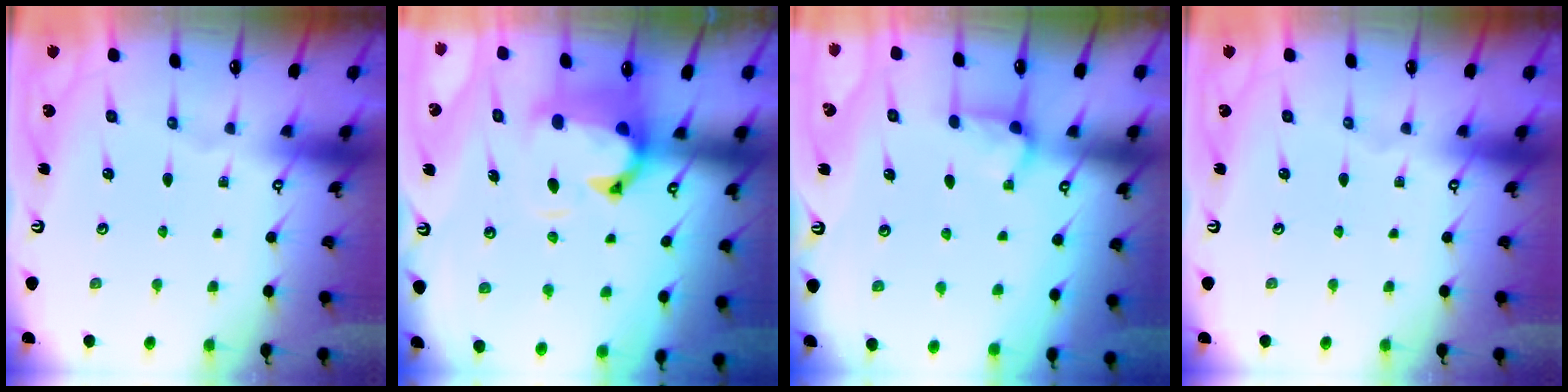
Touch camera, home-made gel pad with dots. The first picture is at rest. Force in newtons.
{"total": 3.0, "press": 2.7, "slide": 1.4}
{"total": 3.0, "press": 2.9, "slide": 0.5}
{"total": 0.0}